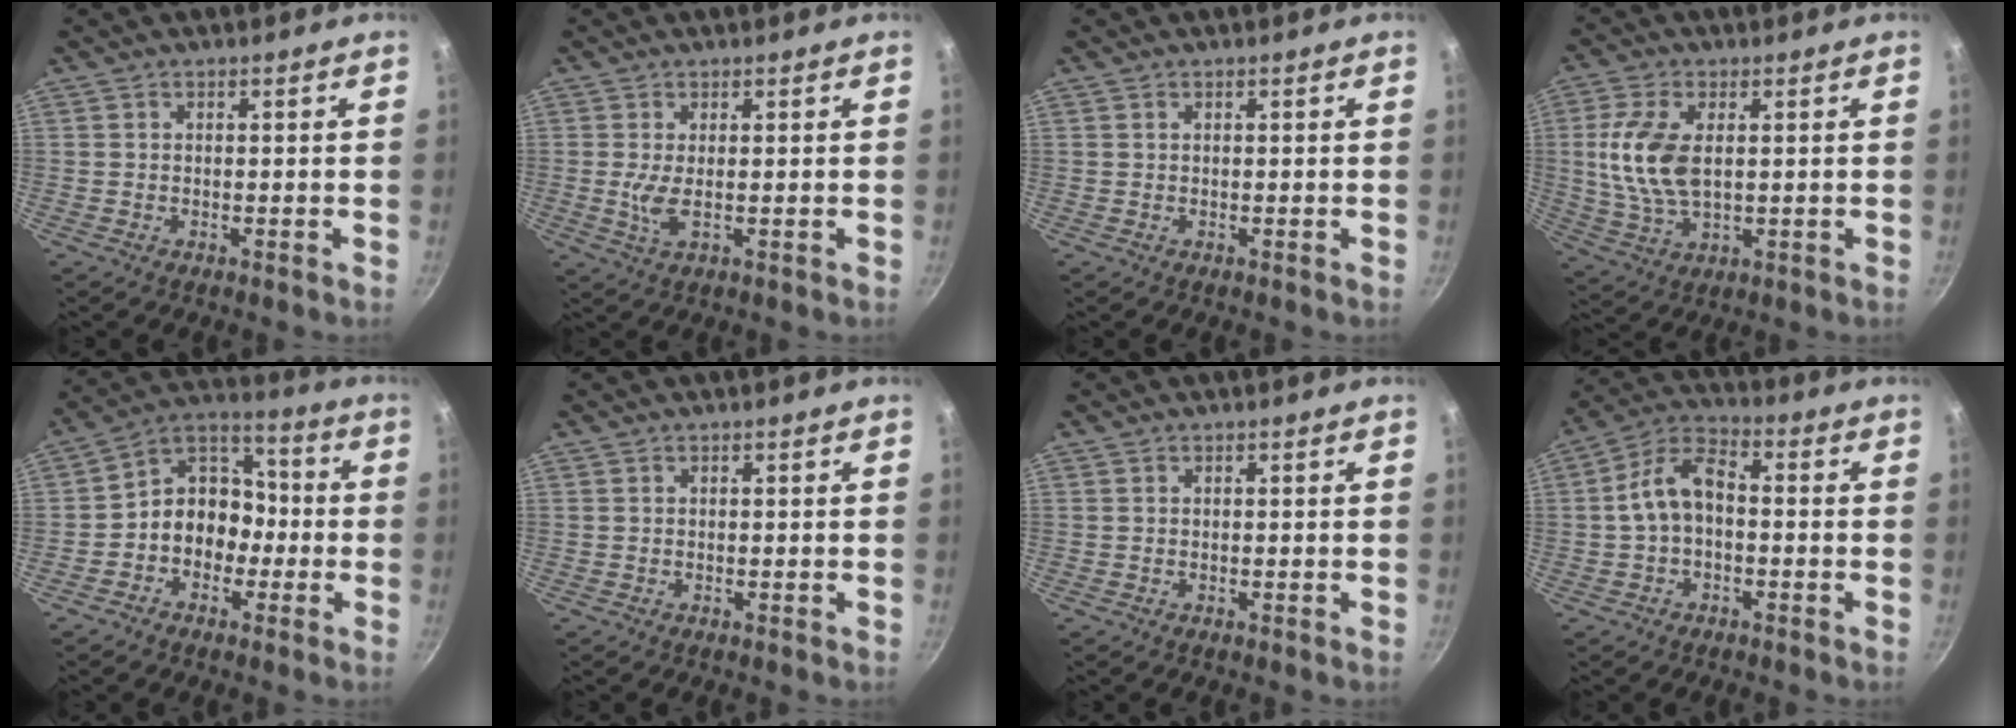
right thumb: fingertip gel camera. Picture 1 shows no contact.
{"total": 3.3, "force": [0.1, 1.1, 3.1], "torque": [-0.073, -0.006, 0.006]}
{"total": 0.0}
{"total": 11.2, "force": [1.4, 6.1, 9.3], "torque": [-0.189, -0.004, 0.031]}
{"total": 11.0, "force": [-2.7, 9.0, 5.7], "torque": [-0.038, 0.056, -0.065]}
{"total": 0.0}
{"total": 0.0}
{"total": 8.9, "force": [-0.8, 5.4, 7.0], "torque": [-0.123, 0.043, -0.025]}